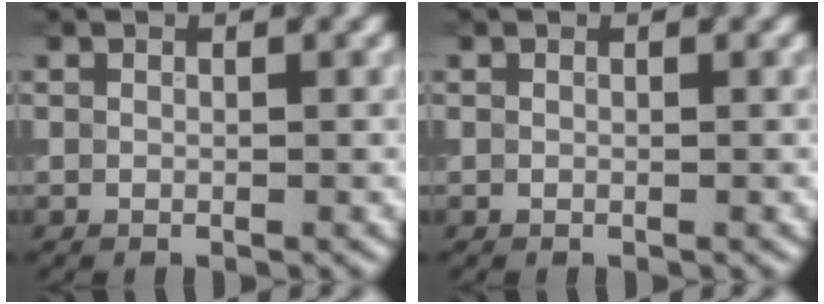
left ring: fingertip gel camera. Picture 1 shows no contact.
{"total": 0.0}